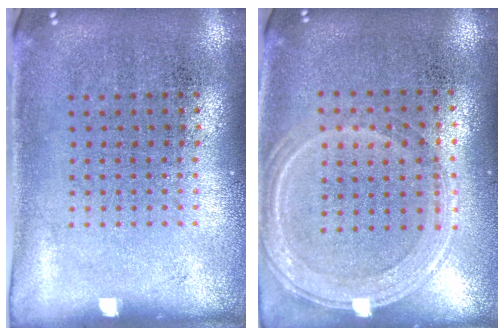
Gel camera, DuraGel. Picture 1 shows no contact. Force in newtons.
{"total": 1.2, "press": 1.1, "slide": 0.5}